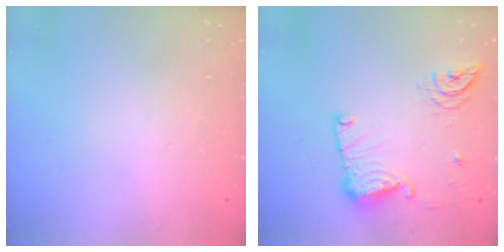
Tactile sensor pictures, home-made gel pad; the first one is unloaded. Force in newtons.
{"total": 14.3, "press": 14.2, "slide": 1.4}